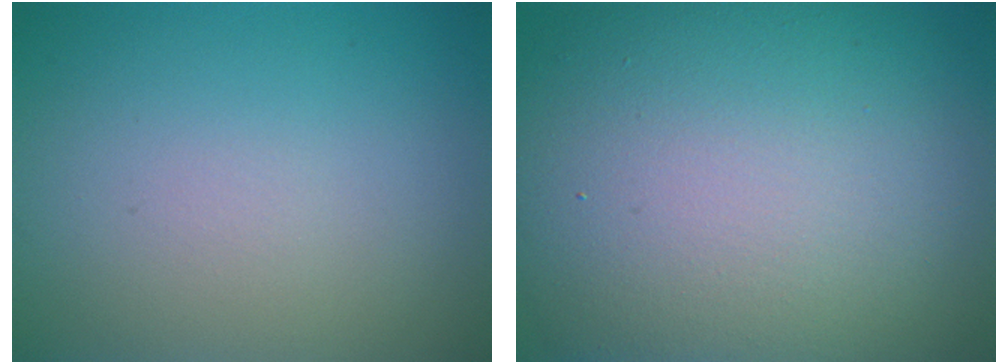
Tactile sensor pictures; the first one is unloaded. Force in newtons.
{"total": 17.2, "press": 17.2, "slide": 1.1}